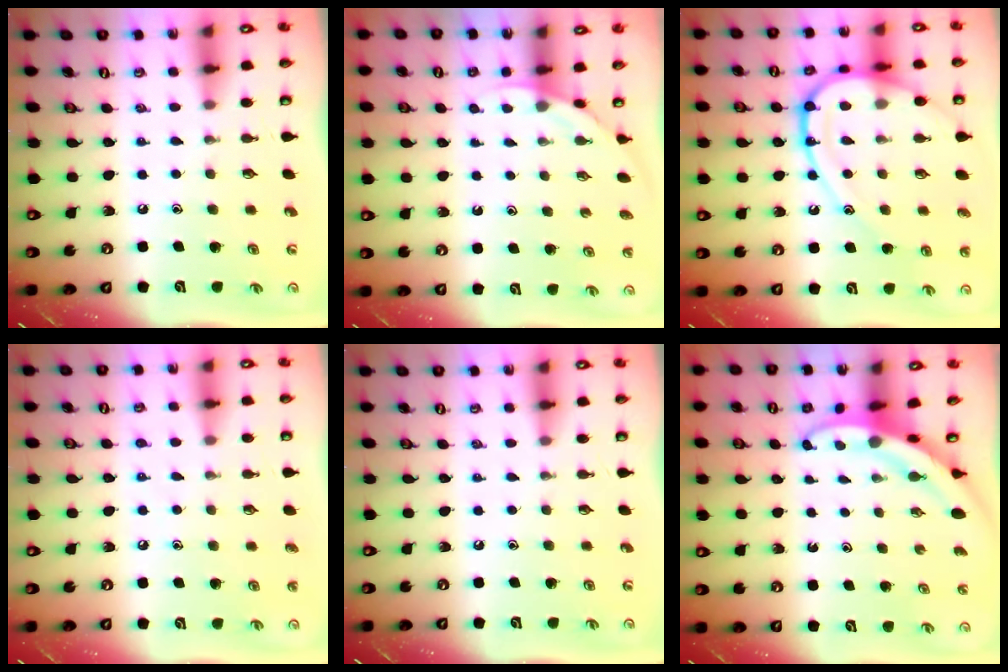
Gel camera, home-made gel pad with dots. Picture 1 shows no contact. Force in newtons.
{"total": 2.6, "press": 2.6, "slide": 0.1}
{"total": 15.8, "press": 15.7, "slide": 1.2}
{"total": 4.3, "press": 4.3, "slide": 0.5}
{"total": 0.0}
{"total": 3.1, "press": 3.1, "slide": 0.3}